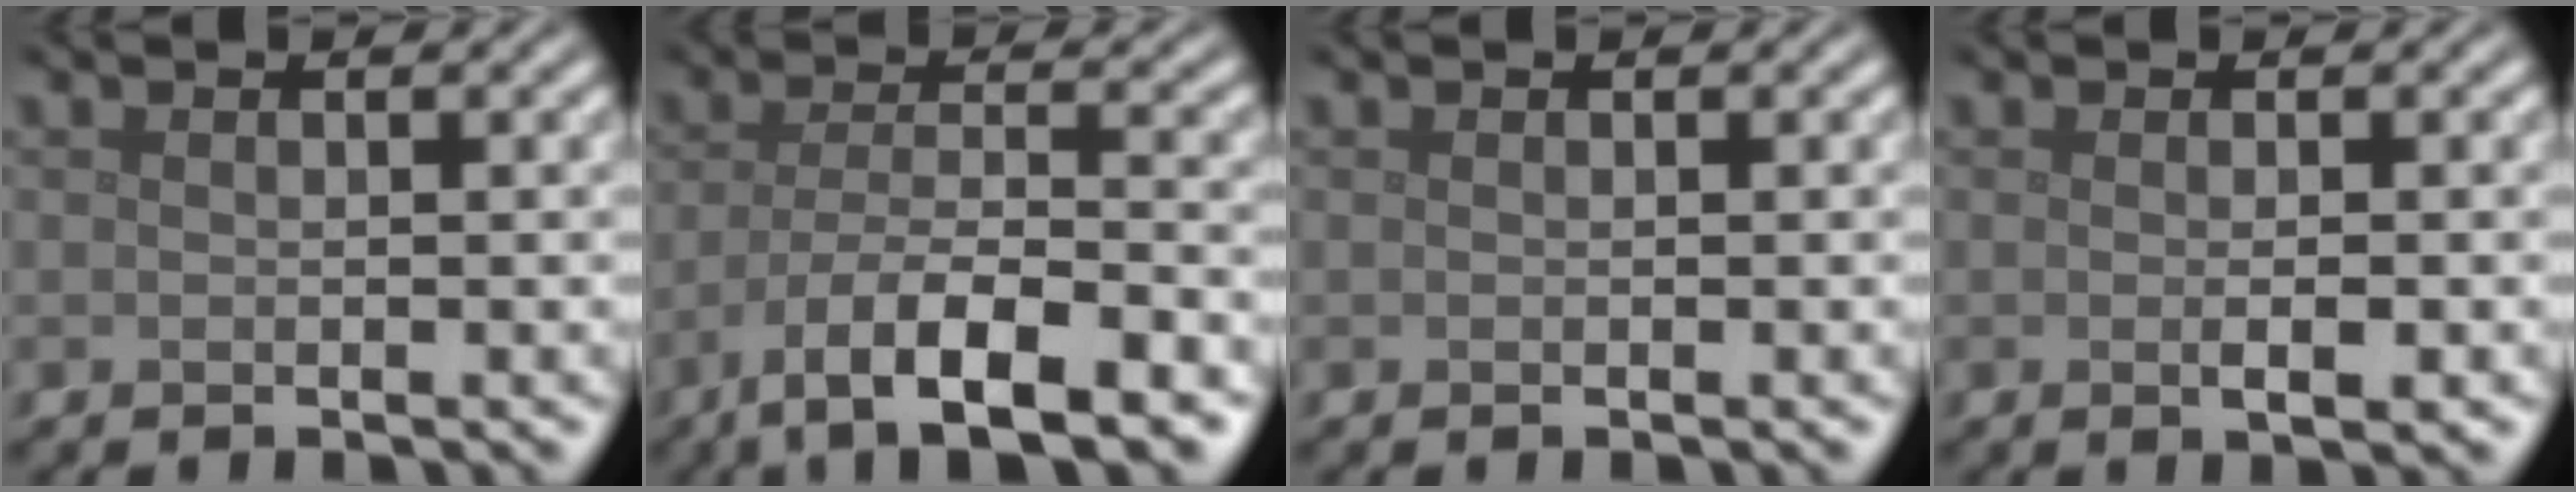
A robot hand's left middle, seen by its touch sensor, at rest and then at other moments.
{"total": 8.5, "force": [-5.2, 2.2, 6.4], "torque": [-0.110, -0.009, -0.091]}
{"total": 0.0}
{"total": 1.4, "force": [-0.2, 0.3, 1.4], "torque": [-0.021, -0.003, -0.003]}